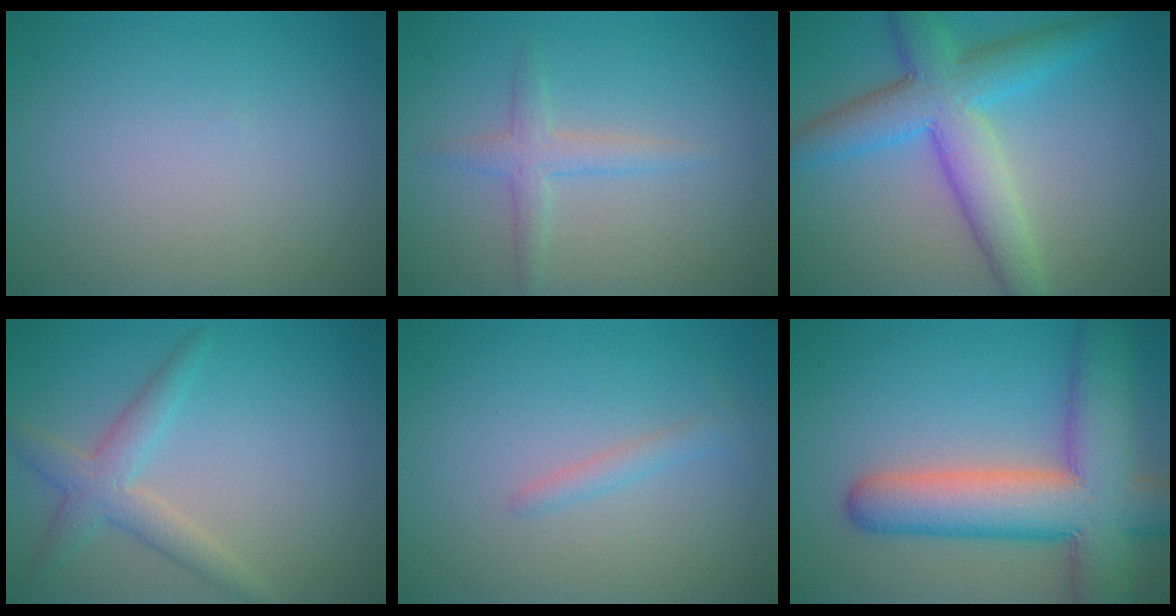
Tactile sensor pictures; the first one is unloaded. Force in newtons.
{"total": 2.1, "press": 2.1, "slide": 0.1}
{"total": 6.9, "press": 6.9, "slide": 0.1}
{"total": 3.1, "press": 3.0, "slide": 0.2}
{"total": 1.1, "press": 1.1, "slide": 0.1}
{"total": 10.6, "press": 10.6, "slide": 0.6}